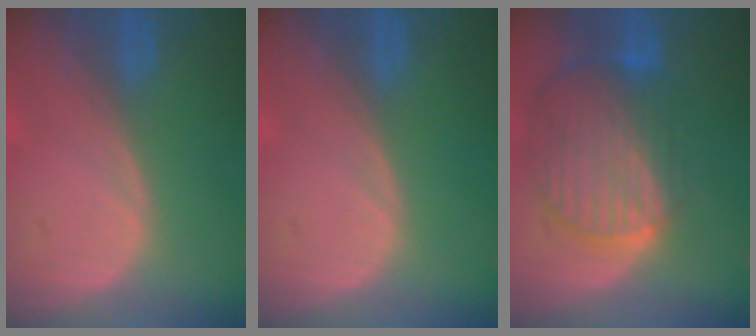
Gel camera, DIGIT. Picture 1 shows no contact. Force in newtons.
{"total": 0.0}
{"total": 10.4, "press": 8.7, "slide": 5.6}